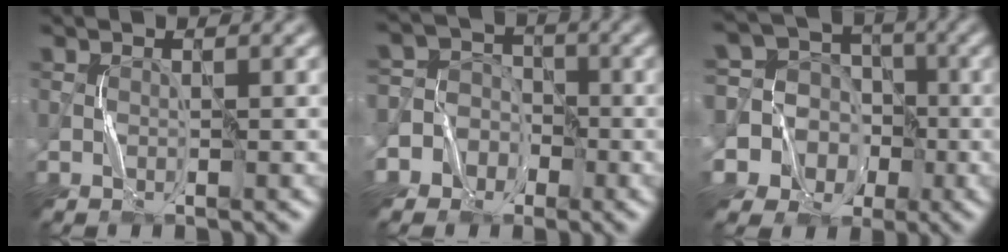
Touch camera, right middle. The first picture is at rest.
{"total": 6.2, "force": [-2.9, 5.4, 0.5], "torque": [0.002, 0.019, -0.075]}
{"total": 12.6, "force": [-2.6, 11.9, 3.1], "torque": [-0.111, 0.021, -0.069]}